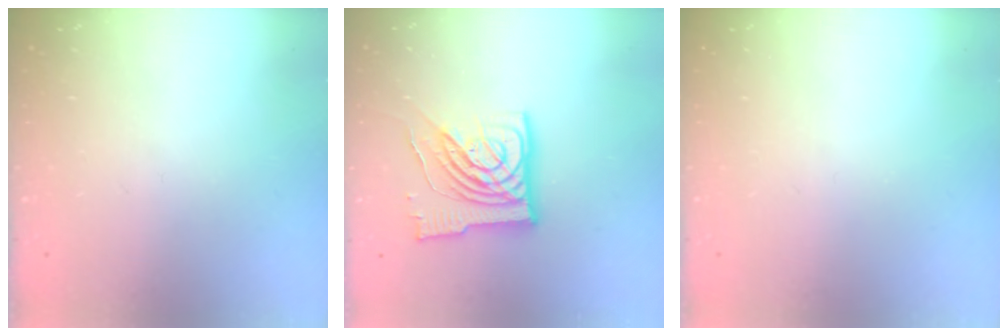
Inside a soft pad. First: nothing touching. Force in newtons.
{"total": 14.1, "press": 13.9, "slide": 2.0}
{"total": 0.0}